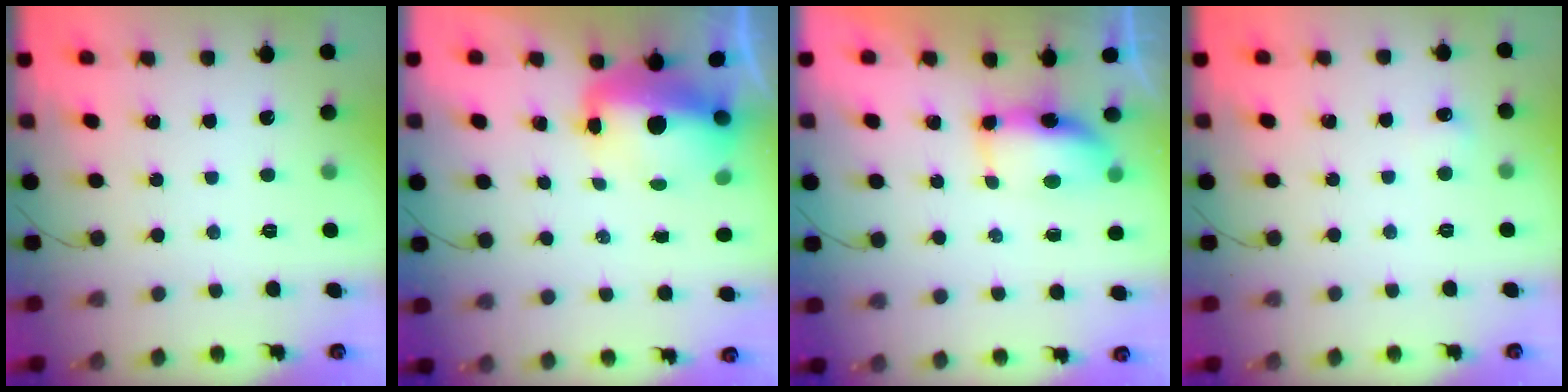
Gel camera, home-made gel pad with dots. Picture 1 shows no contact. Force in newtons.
{"total": 10.6, "press": 10.4, "slide": 2.1}
{"total": 8.9, "press": 7.7, "slide": 4.5}
{"total": 4.2, "press": 3.9, "slide": 1.3}